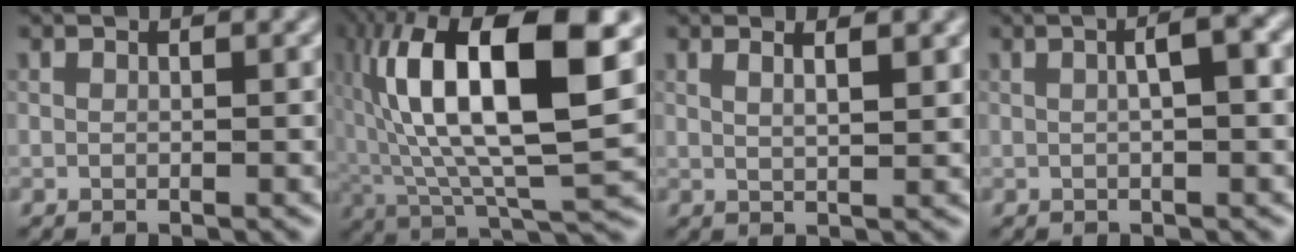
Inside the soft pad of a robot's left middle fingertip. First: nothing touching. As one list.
[{"total": 14.1, "force": [2.9, 4.9, 12.9], "torque": [-0.241, 0.014, 0.057]}, {"total": 2.5, "force": [1.4, 0.8, 1.9], "torque": [-0.014, 0.014, 0.015]}, {"total": 2.9, "force": [0.2, 0.4, 2.9], "torque": [-0.047, 0.016, 0.010]}]